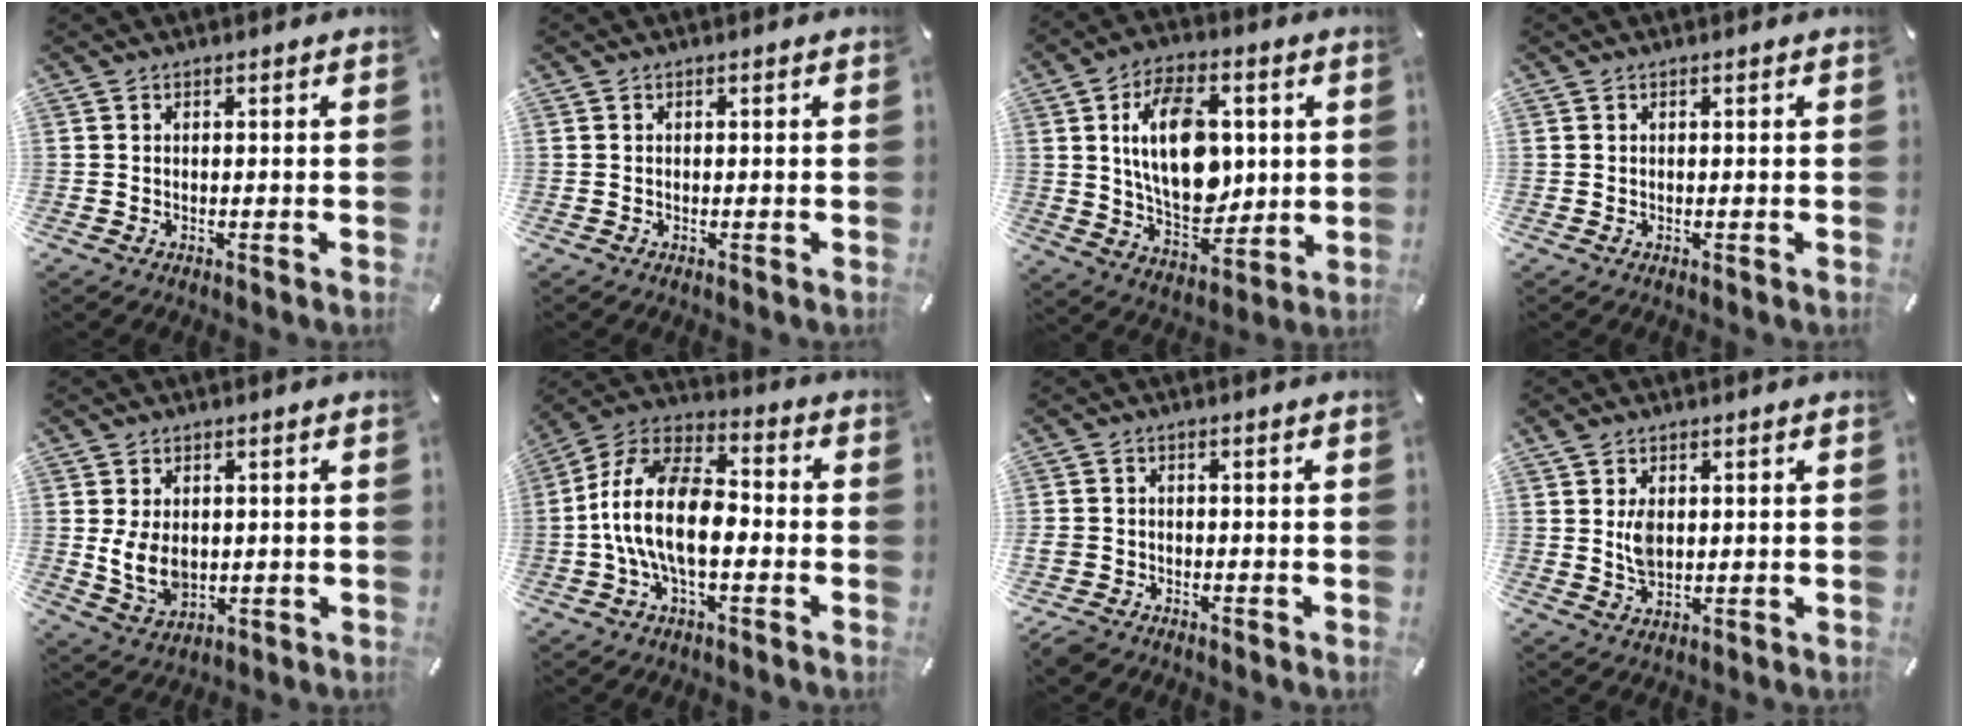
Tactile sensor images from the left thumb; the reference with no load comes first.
{"total": 0.0}
{"total": 18.0, "force": [2.8, 11.4, 13.7], "torque": [-0.257, 0.004, 0.047]}
{"total": 0.0}
{"total": 7.6, "force": [0.2, 5.7, 5.0], "torque": [-0.111, -0.006, 0.000]}
{"total": 15.5, "force": [-3.2, 8.5, 12.6], "torque": [-0.264, 0.014, -0.059]}
{"total": 3.7, "force": [-2.3, 2.7, 1.0], "torque": [-0.035, 0.009, -0.049]}
{"total": 4.7, "force": [1.0, 3.0, 3.6], "torque": [-0.075, -0.001, 0.013]}